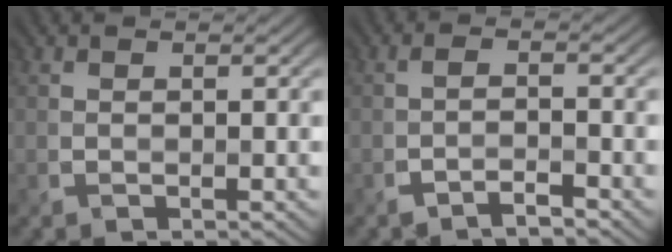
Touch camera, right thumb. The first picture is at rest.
{"total": 2.3, "force": [-1.9, 0.3, 1.2], "torque": [-0.023, 0.005, -0.045]}